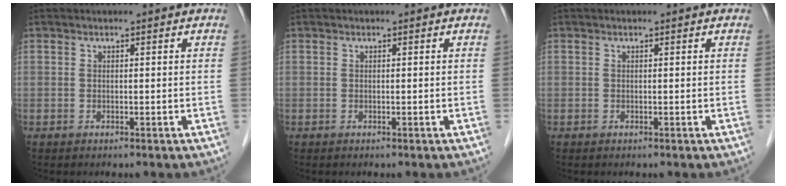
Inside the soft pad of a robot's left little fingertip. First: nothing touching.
{"total": 0.0}
{"total": 0.0}